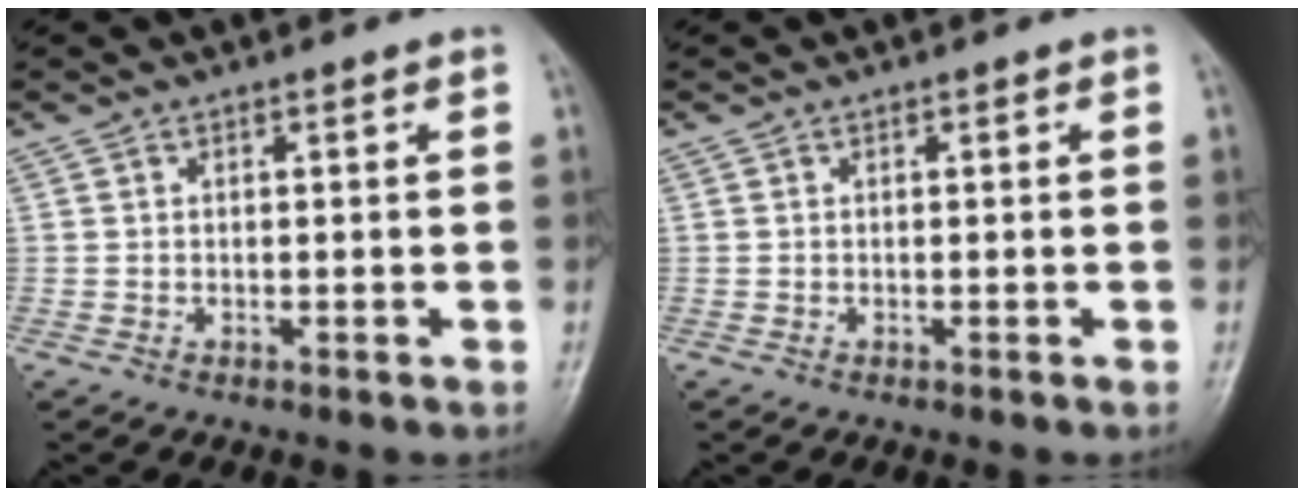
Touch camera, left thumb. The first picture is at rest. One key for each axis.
{"total": 0.0}